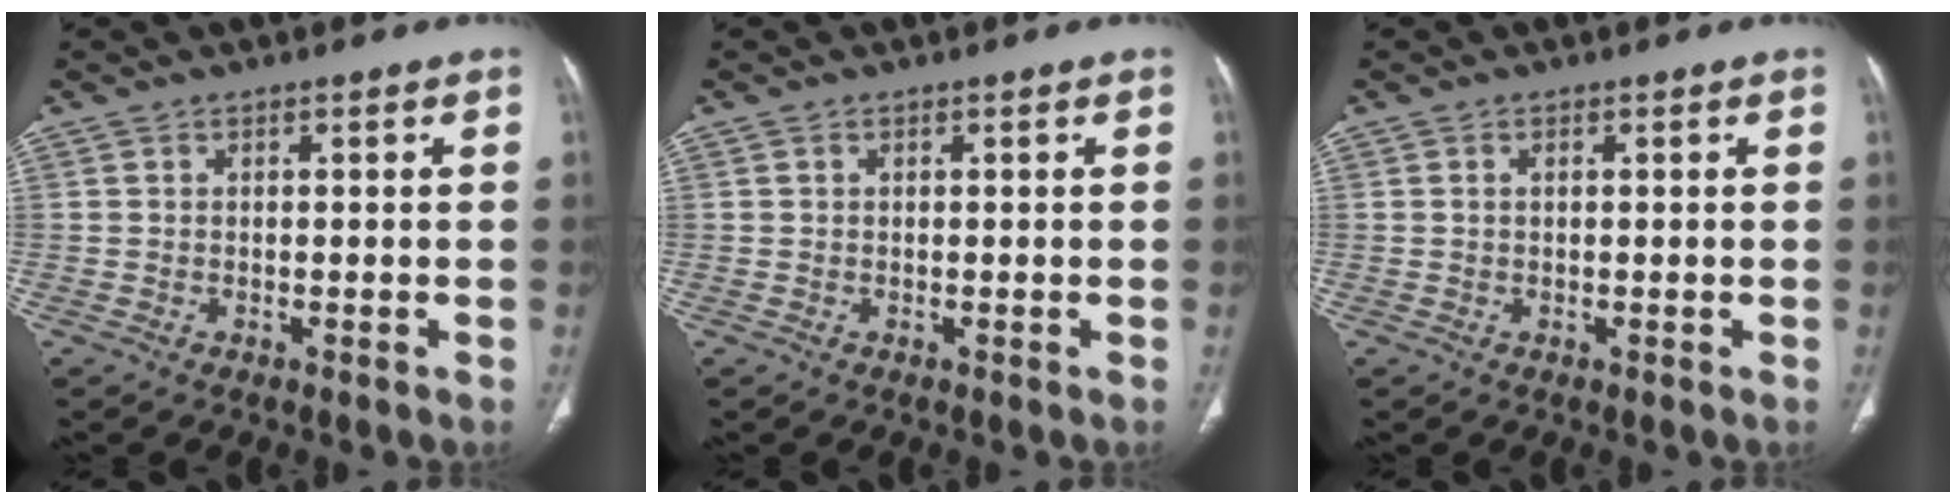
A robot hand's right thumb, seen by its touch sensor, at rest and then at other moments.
{"total": 0.0}
{"total": 0.5, "force": [0.1, 0.3, 0.4], "torque": [-0.011, 0.004, 0.002]}